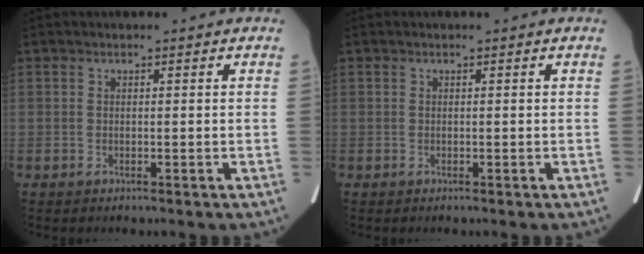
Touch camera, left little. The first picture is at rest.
{"total": 0.0}